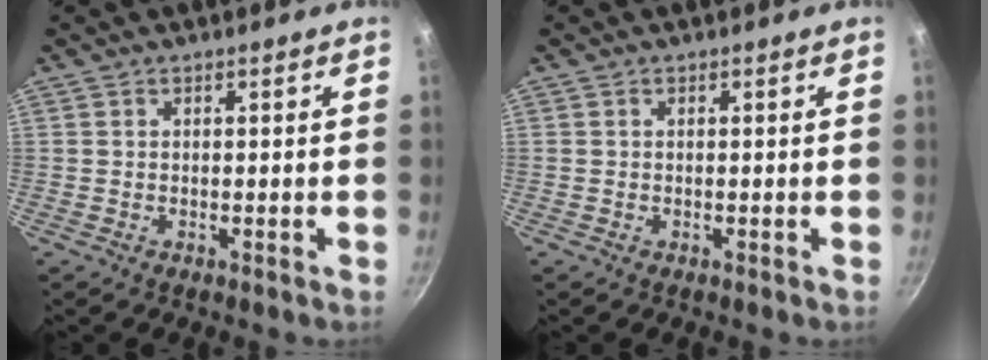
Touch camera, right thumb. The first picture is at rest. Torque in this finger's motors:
{"motor_torque": [0.05, -0.12, -0.16, 0.65, 0.03]}